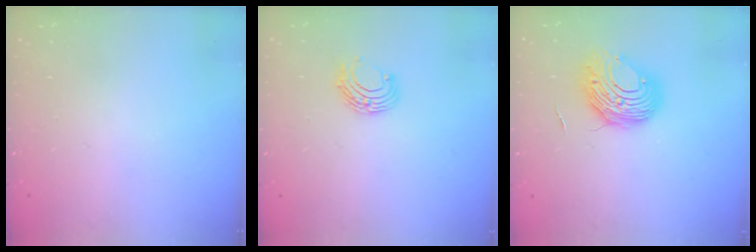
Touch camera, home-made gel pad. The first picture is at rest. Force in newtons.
{"total": 6.7, "press": 6.6, "slide": 0.8}
{"total": 9.6, "press": 9.5, "slide": 0.7}